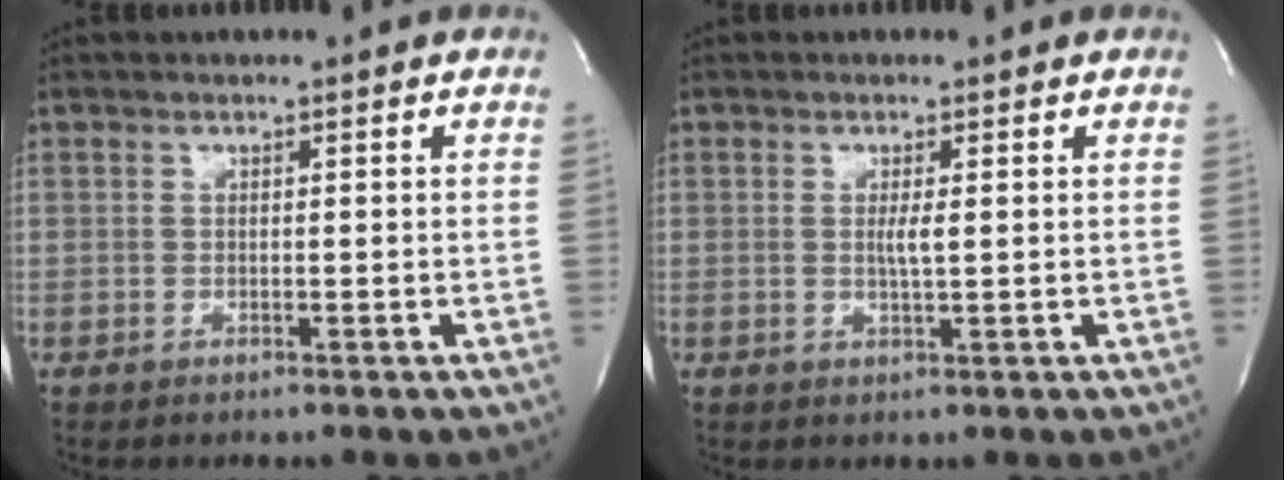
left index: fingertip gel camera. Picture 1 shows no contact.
{"total": 1.9, "force": [0.2, 0.0, 1.9], "torque": [-0.041, -0.002, 0.004]}